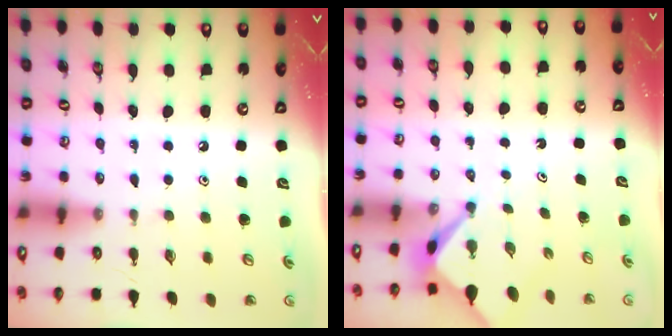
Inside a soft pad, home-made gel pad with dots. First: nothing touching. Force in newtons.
{"total": 2.7, "press": 2.7, "slide": 0.3}